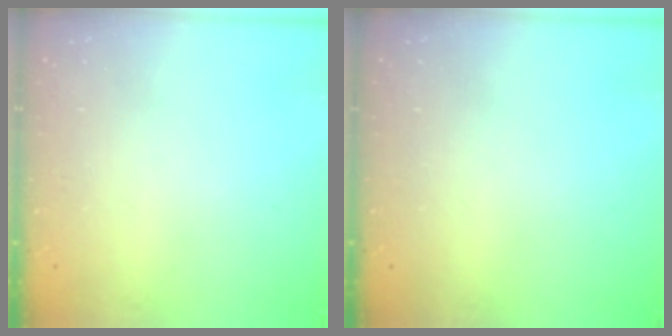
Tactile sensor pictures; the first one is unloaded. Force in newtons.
{"total": 0.0}